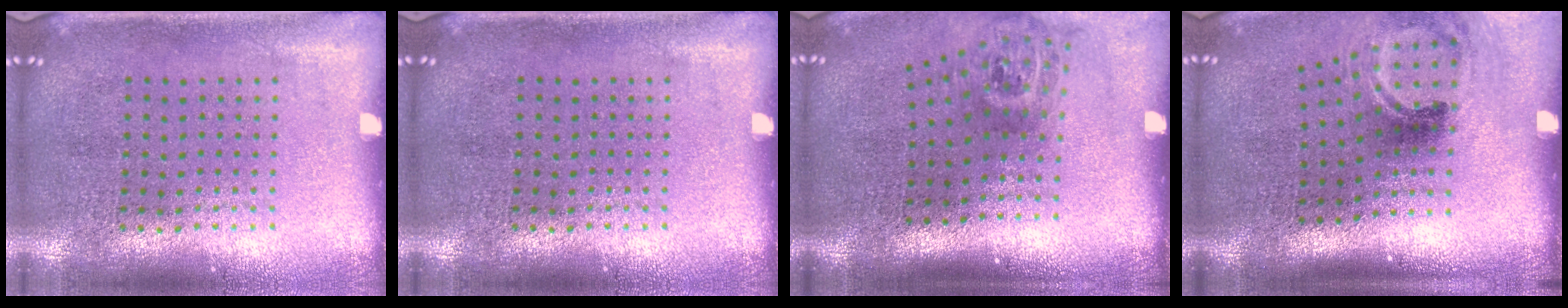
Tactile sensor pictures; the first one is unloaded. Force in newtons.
{"total": 0.0}
{"total": 1.9, "press": 1.3, "slide": 1.4}
{"total": 2.0, "press": 1.3, "slide": 1.5}